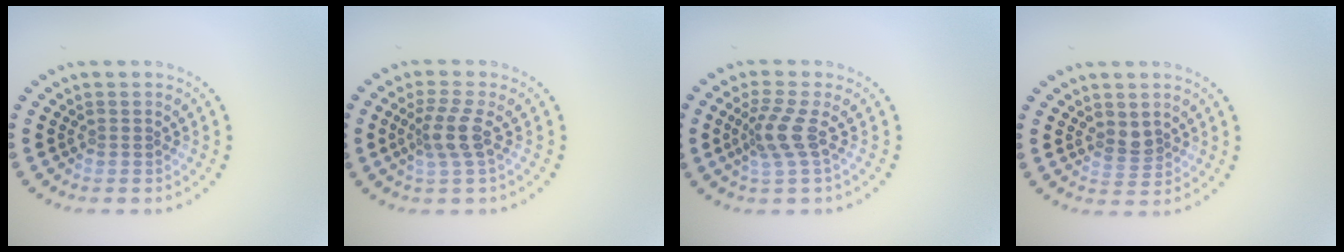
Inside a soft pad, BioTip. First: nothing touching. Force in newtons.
{"total": 2.7, "press": 2.2, "slide": 1.7}
{"total": 2.9, "press": 2.1, "slide": 2.0}
{"total": 1.5, "press": 1.3, "slide": 0.8}